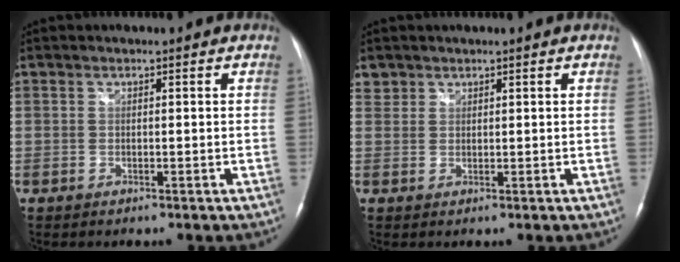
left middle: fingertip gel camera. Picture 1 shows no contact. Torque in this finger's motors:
{"motor_torque": [0.09, -0.08, 0.05, -0.01]}